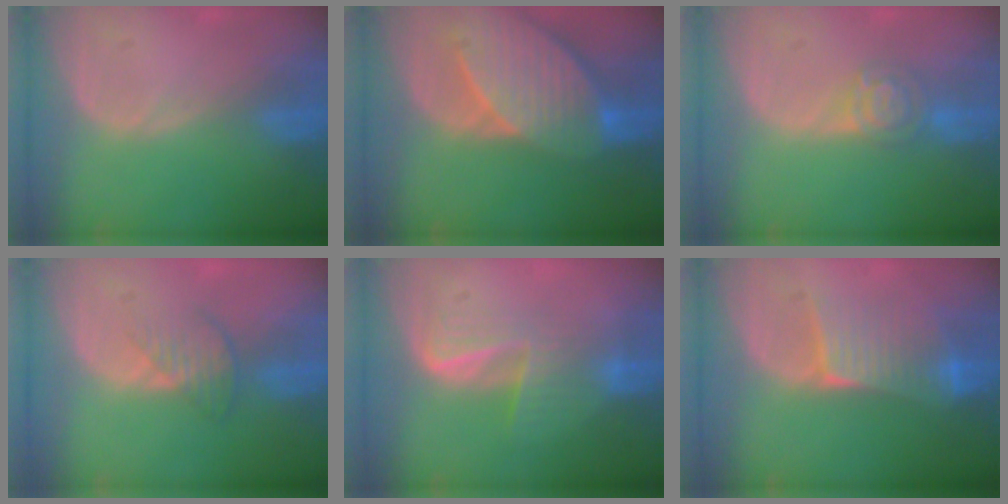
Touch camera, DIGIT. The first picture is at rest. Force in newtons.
{"total": 10.5, "press": 9.3, "slide": 5.0}
{"total": 5.0, "press": 4.3, "slide": 2.5}
{"total": 3.7, "press": 3.2, "slide": 1.8}
{"total": 5.9, "press": 5.3, "slide": 2.6}
{"total": 6.5, "press": 6.4, "slide": 1.5}